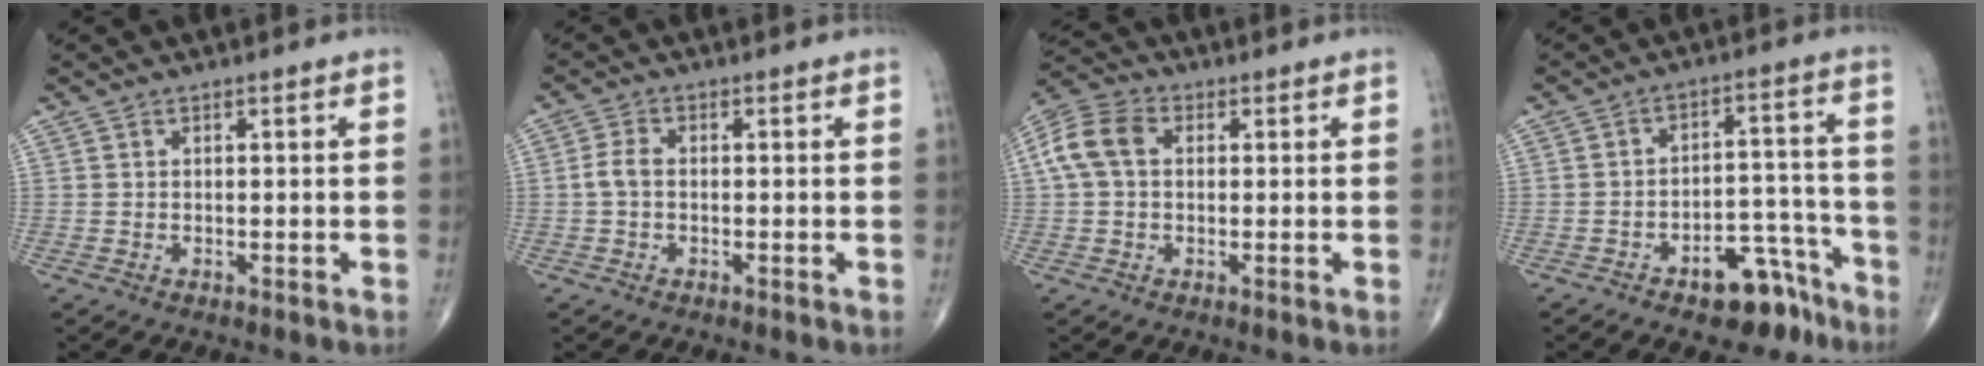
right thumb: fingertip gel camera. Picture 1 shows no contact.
{"total": 2.9, "force": [-0.3, 1.8, 2.2], "torque": [-0.048, 0.007, -0.012]}
{"total": 8.5, "force": [1.3, 6.0, 5.9], "torque": [-0.126, 0.028, 0.019]}
{"total": 10.5, "force": [-6.9, 5.3, 5.8], "torque": [-0.043, 0.071, -0.098]}